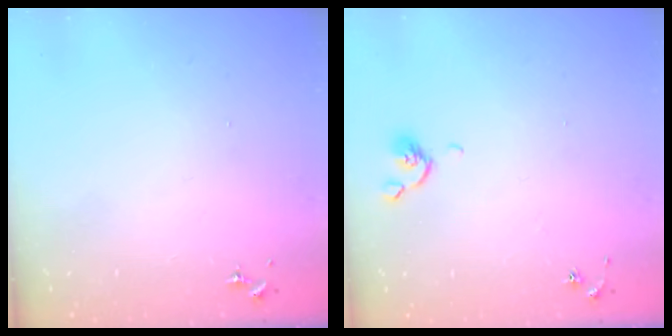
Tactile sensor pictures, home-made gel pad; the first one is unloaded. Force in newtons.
{"total": 4.4, "press": 4.3, "slide": 0.8}